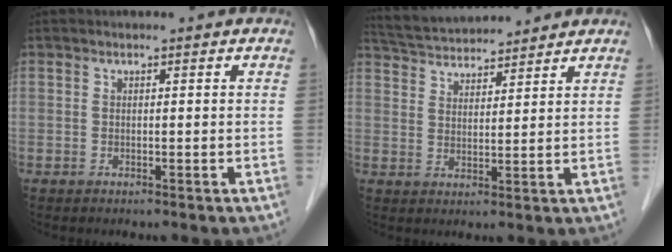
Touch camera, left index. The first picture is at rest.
{"total": 15.6, "force": [14.5, 2.5, 5.2], "torque": [-0.095, 0.023, 0.247]}